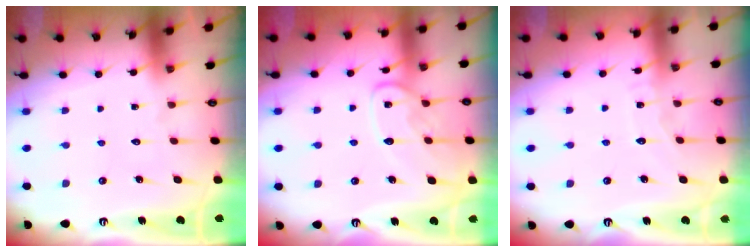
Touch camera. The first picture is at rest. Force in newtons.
{"total": 11.8, "press": 11.7, "slide": 1.0}
{"total": 5.0, "press": 5.0, "slide": 0.5}